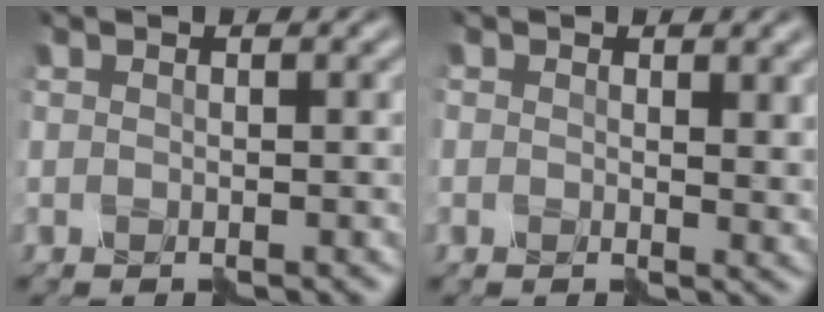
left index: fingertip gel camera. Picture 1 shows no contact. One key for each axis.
{"total": 1.5, "fx": 0.6, "fy": 1.0, "fz": 1.0, "tx": -0.009, "ty": -0.003, "tz": 0.014}